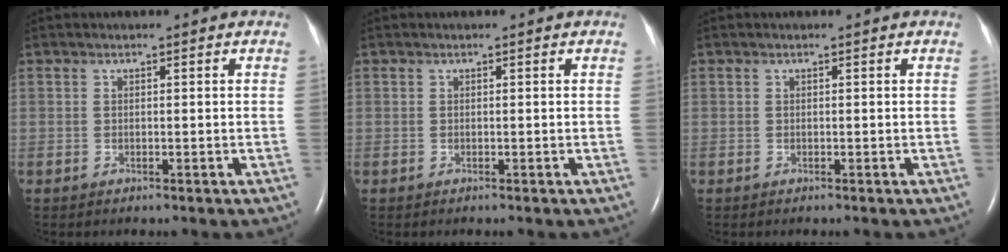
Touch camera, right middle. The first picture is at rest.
{"total": 0.0}
{"total": 0.0}